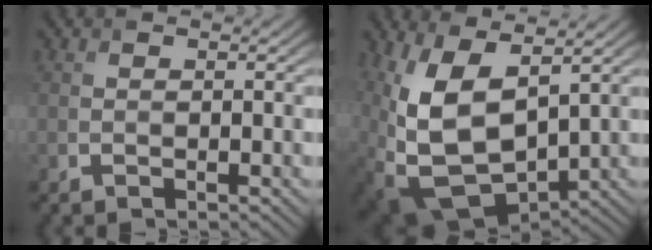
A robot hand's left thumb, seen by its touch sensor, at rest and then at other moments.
{"total": 13.4, "force": [2.4, 7.9, 10.6], "torque": [-0.257, -0.025, 0.058]}